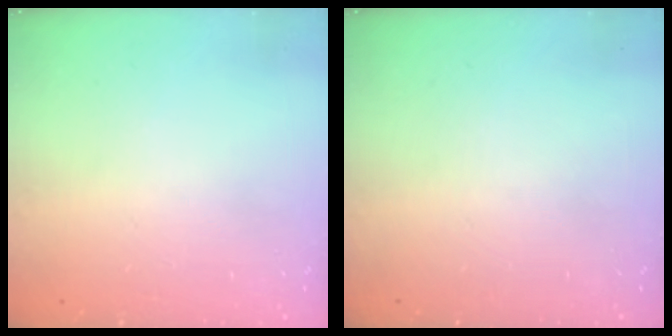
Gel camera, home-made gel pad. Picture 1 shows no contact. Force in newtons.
{"total": 0.0}